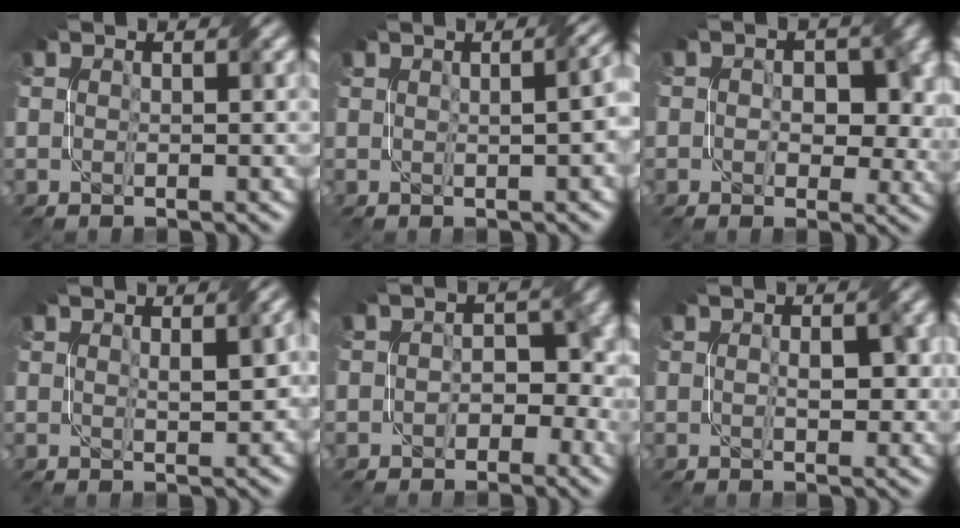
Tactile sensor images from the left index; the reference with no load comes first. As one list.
[{"total": 5.2, "force": [0.5, 2.7, 4.4], "torque": [-0.016, 0.023, 0.012]}, {"total": 5.6, "force": [0.8, 4.0, 3.8], "torque": [-0.023, 0.006, 0.022]}, {"total": 2.3, "force": [0.8, 0.6, 2.1], "torque": [-0.027, 0.008, 0.021]}, {"total": 3.9, "force": [-0.9, 3.0, 2.3], "torque": [-0.005, 0.001, -0.008]}, {"total": 2.5, "force": [0.4, 1.2, 2.2], "torque": [-0.033, 0.003, 0.012]}]